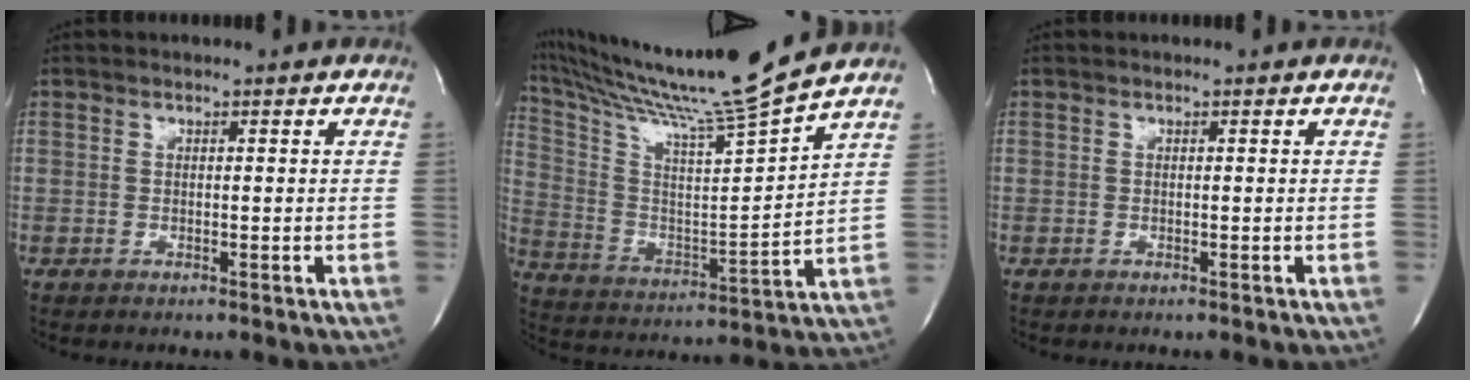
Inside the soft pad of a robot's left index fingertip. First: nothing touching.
{"total": 19.5, "force": [17.2, -2.8, 8.8], "torque": [-0.175, -0.047, 0.285]}
{"total": 0.0}